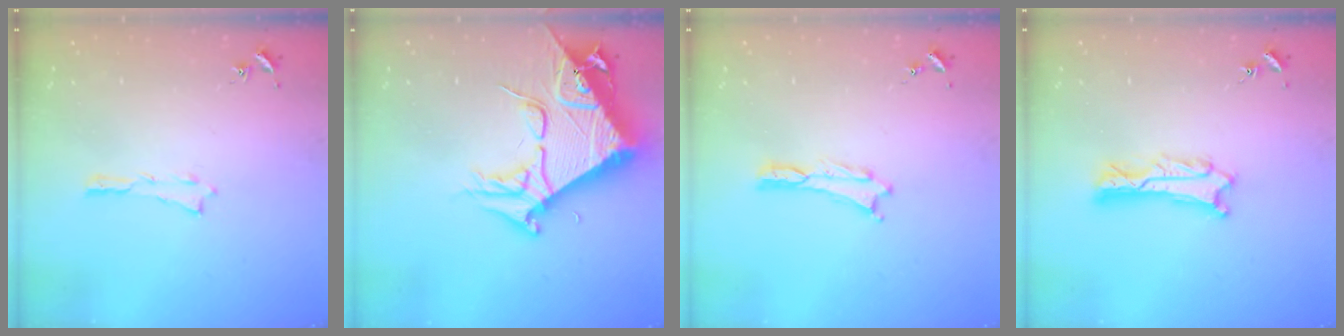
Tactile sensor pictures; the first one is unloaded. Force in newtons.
{"total": 11.2, "press": 11.1, "slide": 1.1}
{"total": 0.0}
{"total": 2.2, "press": 2.2, "slide": 0.2}